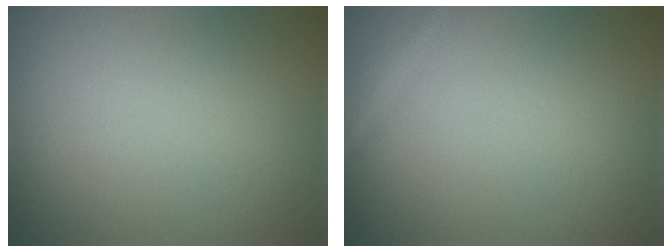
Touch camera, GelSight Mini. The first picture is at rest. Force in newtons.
{"total": 2.1, "press": 2.1, "slide": 0.1}